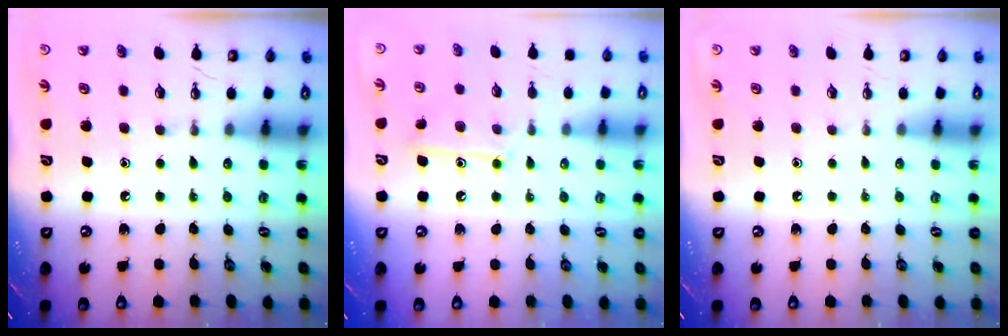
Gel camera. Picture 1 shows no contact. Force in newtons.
{"total": 10.1, "press": 10.1, "slide": 0.8}
{"total": 0.0}